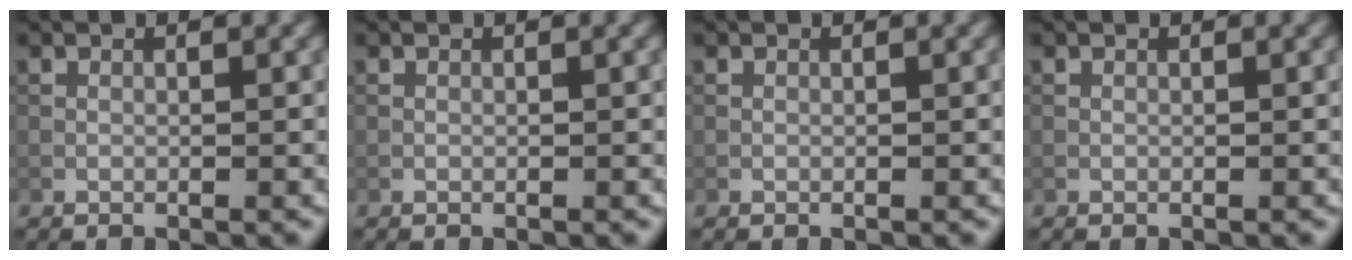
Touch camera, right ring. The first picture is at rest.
{"total": 0.0}
{"total": 0.0}
{"total": 0.0}